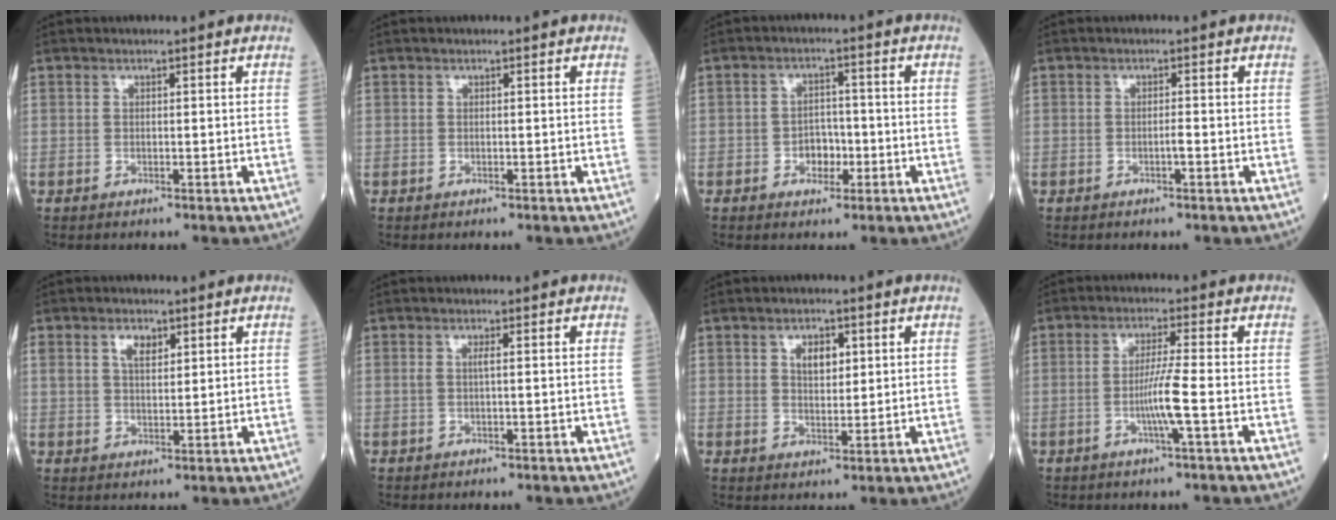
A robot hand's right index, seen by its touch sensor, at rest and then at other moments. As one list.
[{"total": 0.0}, {"total": 3.6, "force": [-1.2, 2.5, 2.2], "torque": [-0.028, 0.007, -0.020]}, {"total": 0.9, "force": [-0.4, 0.0, 0.8], "torque": [-0.015, 0.002, -0.008]}, {"total": 3.3, "force": [1.7, 1.6, 2.4], "torque": [-0.047, 0.007, 0.033]}, {"total": 0.9, "force": [0.1, -0.1, 0.9], "torque": [-0.021, 0.000, -0.001]}, {"total": 3.5, "force": [1.3, 1.8, 2.6], "torque": [-0.042, 0.001, 0.022]}, {"total": 4.9, "force": [-1.4, -1.0, 4.6], "torque": [-0.091, -0.003, -0.029]}]